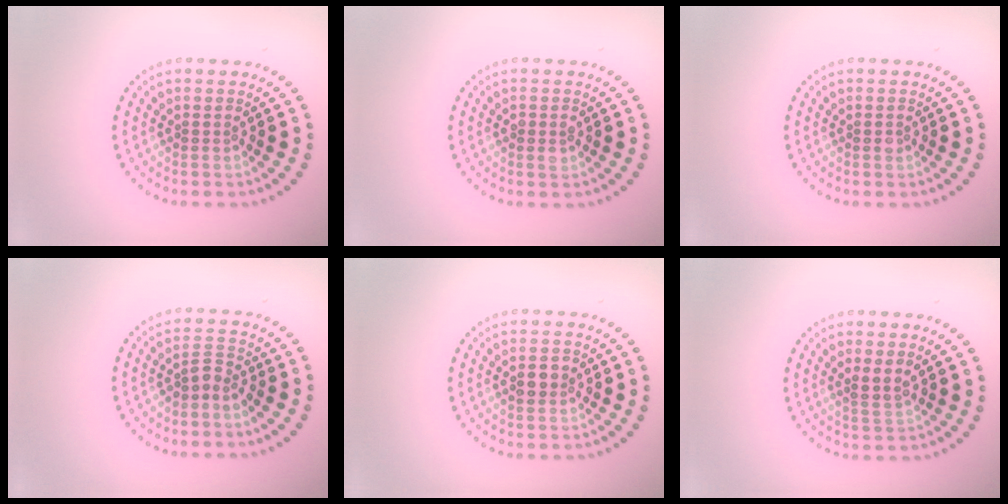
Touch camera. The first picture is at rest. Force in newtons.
{"total": 1.1, "press": 1.1, "slide": 0.0}
{"total": 0.7, "press": 0.7, "slide": 0.1}
{"total": 1.9, "press": 1.4, "slide": 1.2}
{"total": 2.3, "press": 2.3, "slide": 0.1}
{"total": 2.0, "press": 1.7, "slide": 0.9}